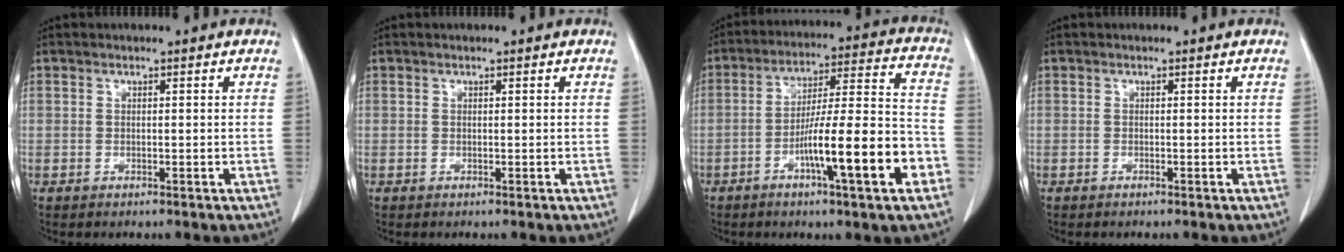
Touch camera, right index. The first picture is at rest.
{"total": 0.0}
{"total": 15.9, "force": [-6.2, 1.0, 14.6], "torque": [-0.235, 0.005, -0.098]}
{"total": 0.0}